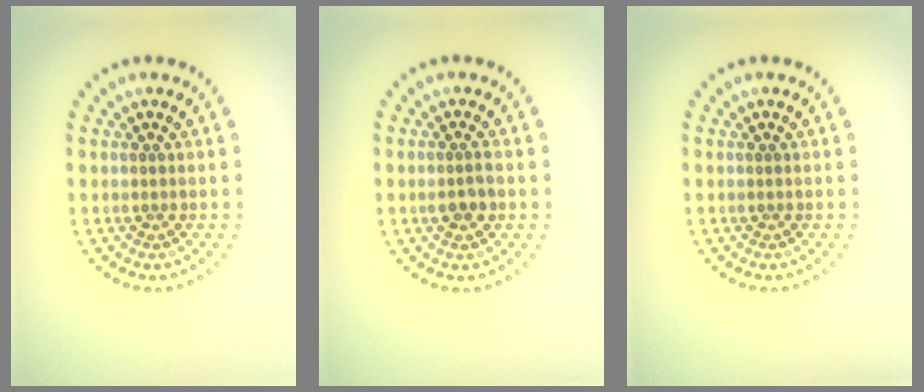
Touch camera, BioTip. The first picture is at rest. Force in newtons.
{"total": 1.7, "press": 1.6, "slide": 0.6}
{"total": 0.0}